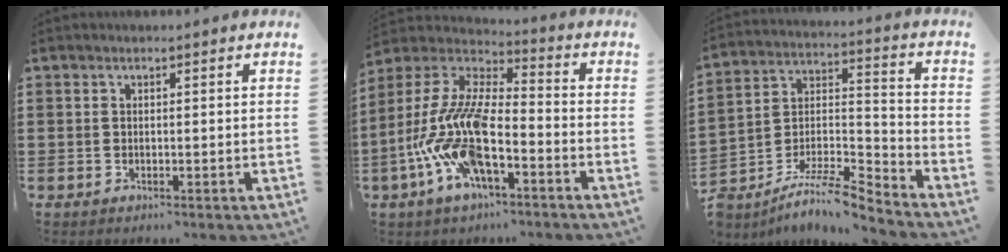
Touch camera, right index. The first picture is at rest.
{"total": 13.6, "force": [-6.6, 5.1, 10.7], "torque": [-0.265, -0.018, -0.141]}
{"total": 7.5, "force": [-6.8, 0.8, 3.1], "torque": [-0.059, 0.001, -0.134]}